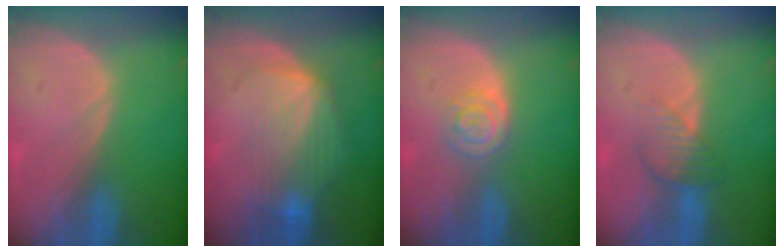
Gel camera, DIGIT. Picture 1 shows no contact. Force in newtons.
{"total": 7.3, "press": 7.2, "slide": 1.4}
{"total": 3.7, "press": 3.6, "slide": 1.0}
{"total": 4.3, "press": 3.7, "slide": 2.1}